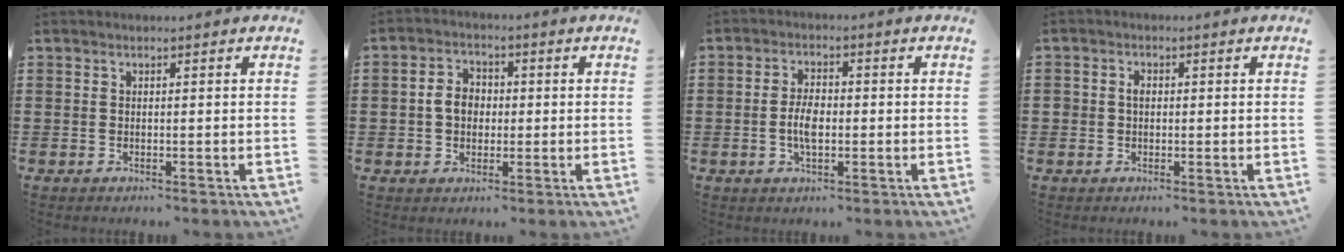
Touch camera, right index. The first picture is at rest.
{"total": 3.9, "force": [-0.1, 2.9, 2.6], "torque": [-0.061, 0.009, -0.006]}
{"total": 4.3, "force": [-0.7, 1.8, 3.8], "torque": [-0.085, -0.003, -0.016]}
{"total": 1.6, "force": [0.1, 1.3, 0.9], "torque": [-0.019, 0.008, 0.001]}